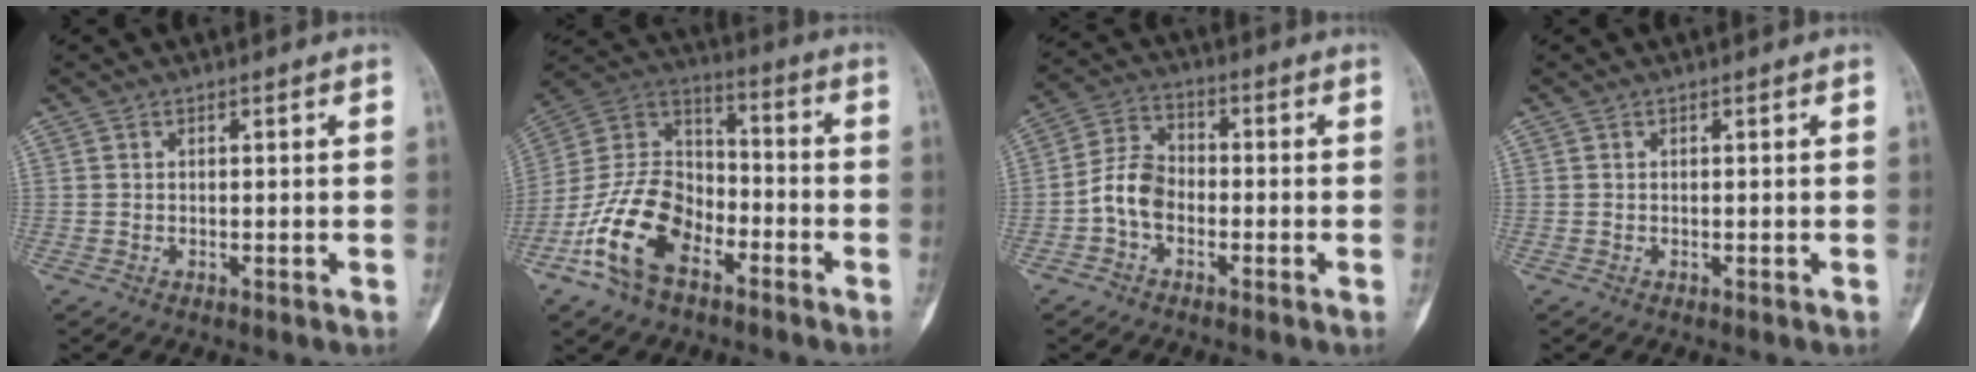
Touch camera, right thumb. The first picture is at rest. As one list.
[{"total": 17.5, "force": [-8.5, 10.4, 11.1], "torque": [-0.207, 0.066, -0.167]}, {"total": 7.0, "force": [-2.2, 4.8, 4.6], "torque": [-0.077, 0.028, -0.055]}, {"total": 0.0}]